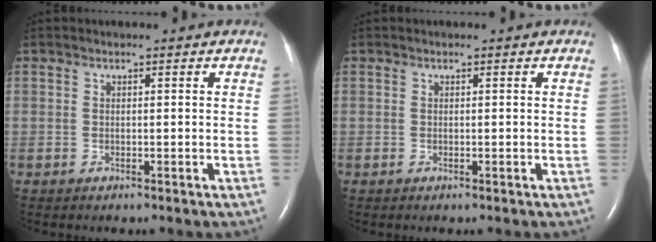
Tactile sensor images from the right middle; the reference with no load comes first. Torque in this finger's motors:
{"motor_torque": [-0.05, 0.08, 0.00, 0.00]}